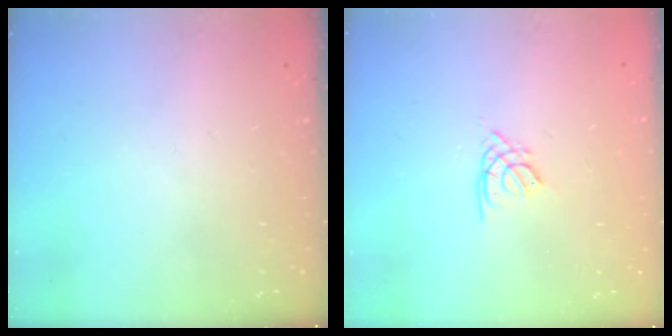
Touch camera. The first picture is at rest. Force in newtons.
{"total": 2.1, "press": 2.1, "slide": 0.4}